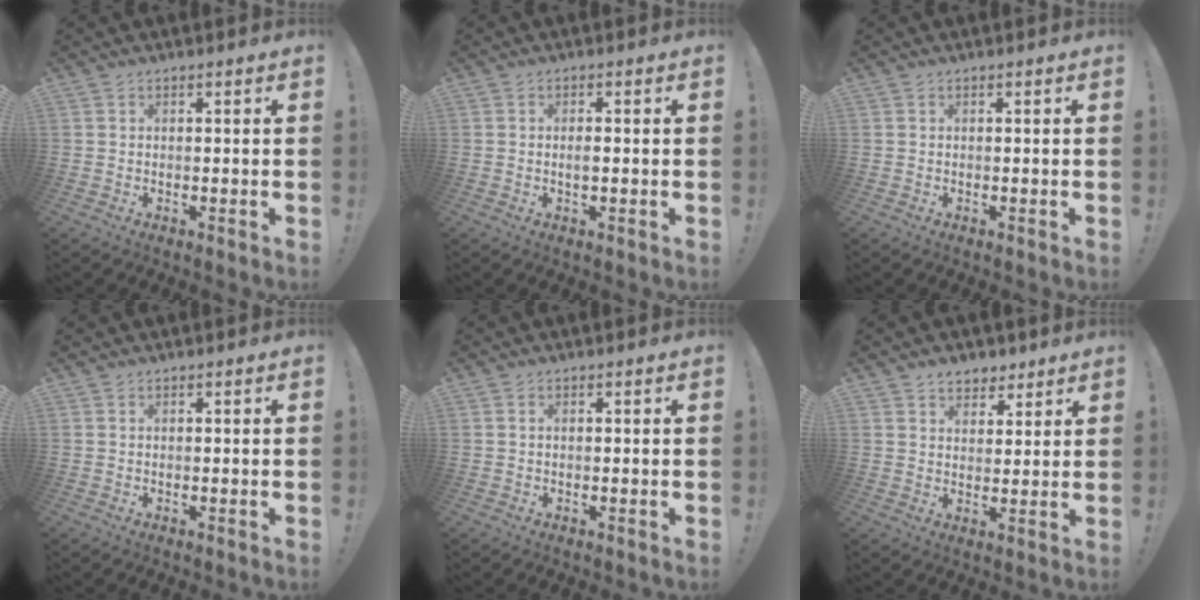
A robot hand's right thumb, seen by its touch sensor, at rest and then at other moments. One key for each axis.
{"total": 1.8, "fx": -0.4, "fy": 0.7, "fz": 1.7, "tx": -0.022, "ty": 0.000, "tz": -0.009}
{"total": 0.0}
{"total": 0.0}
{"total": 0.5, "fx": 0.2, "fy": 0.3, "fz": 0.4, "tx": -0.010, "ty": 0.004, "tz": 0.003}
{"total": 5.7, "fx": 4.1, "fy": 3.8, "fz": 0.9, "tx": -0.001, "ty": -0.029, "tz": 0.077}